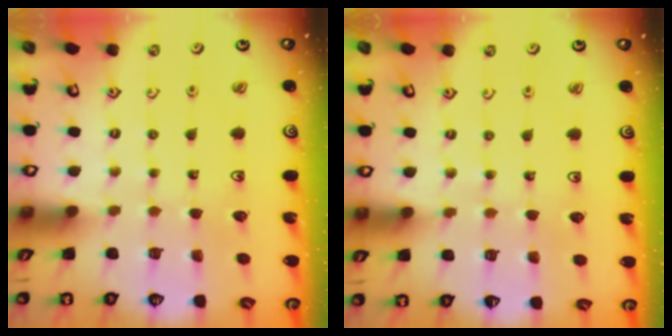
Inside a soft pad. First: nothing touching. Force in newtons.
{"total": 2.2, "press": 2.1, "slide": 0.5}